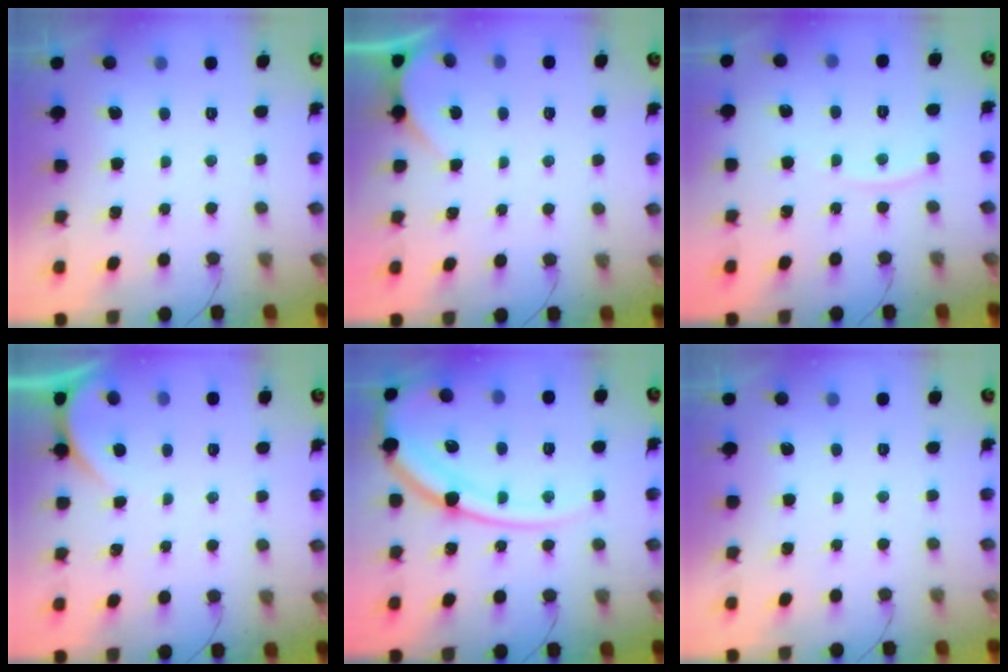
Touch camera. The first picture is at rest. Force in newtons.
{"total": 2.3, "press": 2.3, "slide": 0.2}
{"total": 3.8, "press": 3.8, "slide": 0.1}
{"total": 1.6, "press": 1.6, "slide": 0.2}
{"total": 16.0, "press": 15.9, "slide": 1.7}
{"total": 0.0}